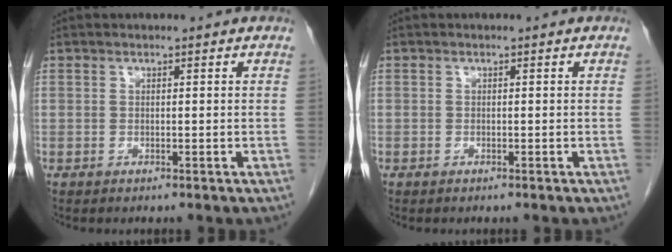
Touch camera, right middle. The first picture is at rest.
{"total": 0.0}